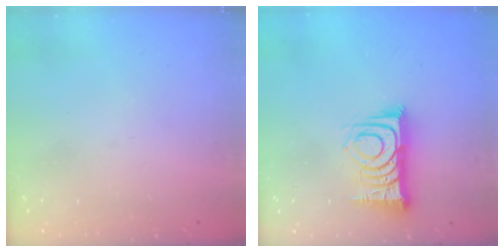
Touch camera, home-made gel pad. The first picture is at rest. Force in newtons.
{"total": 12.7, "press": 12.6, "slide": 0.9}